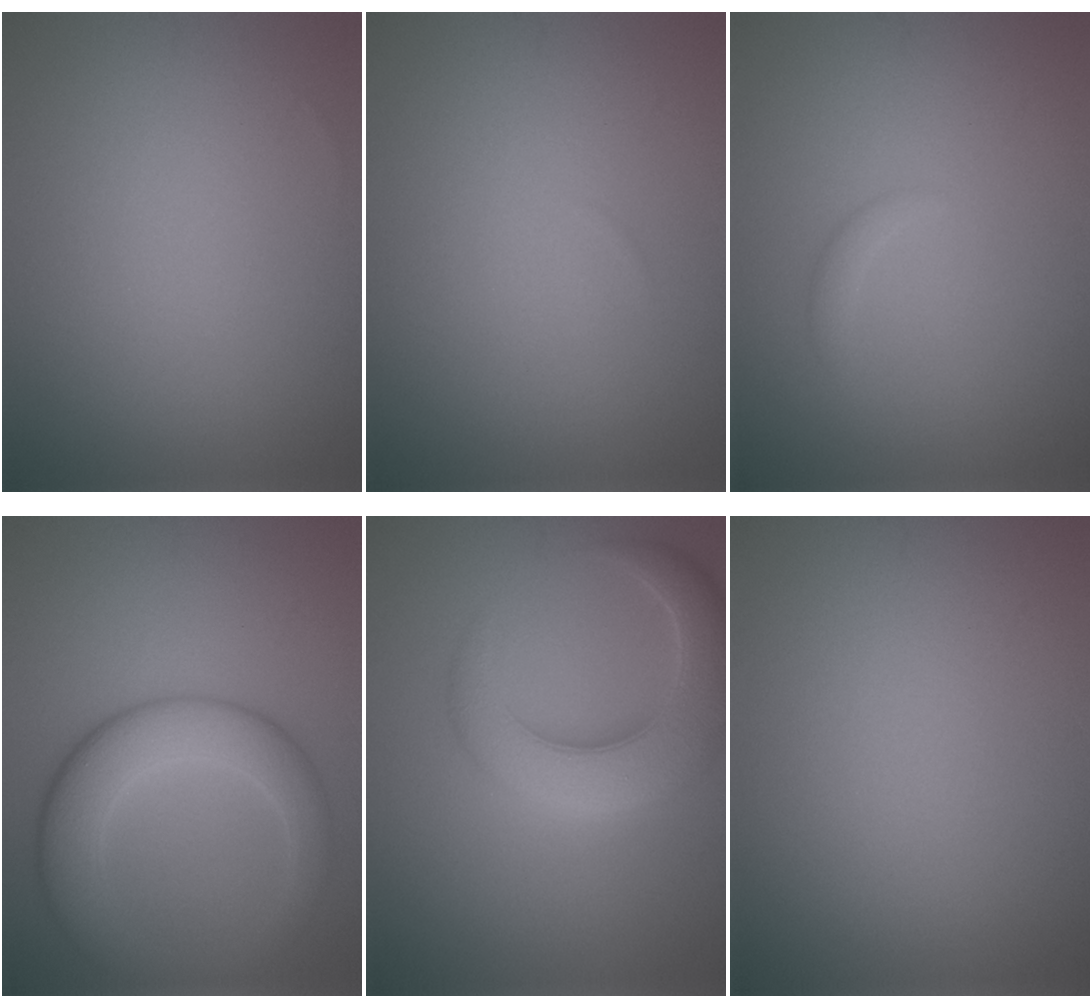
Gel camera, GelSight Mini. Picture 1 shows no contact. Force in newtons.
{"total": 0.0}
{"total": 1.0, "press": 1.0, "slide": 0.1}
{"total": 7.0, "press": 7.0, "slide": 0.2}
{"total": 7.4, "press": 7.4, "slide": 0.3}
{"total": 0.0}